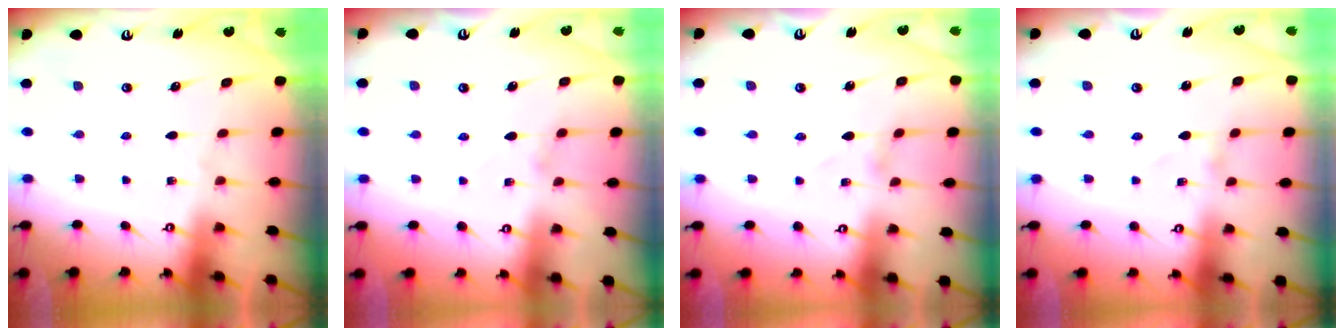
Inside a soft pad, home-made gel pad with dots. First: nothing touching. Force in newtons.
{"total": 0.8, "press": 0.8, "slide": 0.3}
{"total": 0.8, "press": 0.8, "slide": 0.1}
{"total": 1.0, "press": 1.0, "slide": 0.0}